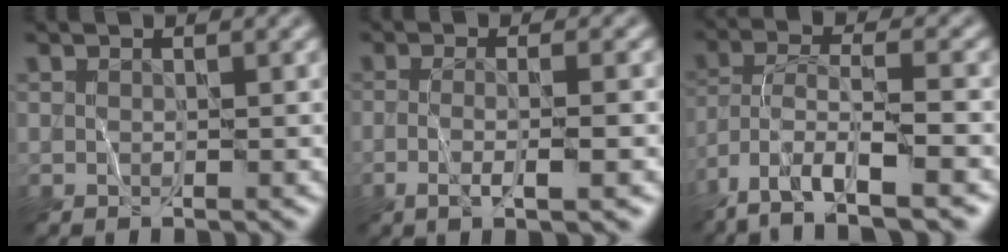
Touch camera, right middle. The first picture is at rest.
{"total": 4.2, "force": [-0.9, 1.1, 4.0], "torque": [-0.057, -0.001, -0.016]}
{"total": 10.2, "force": [-6.9, 2.8, 7.0], "torque": [-0.134, -0.003, -0.123]}